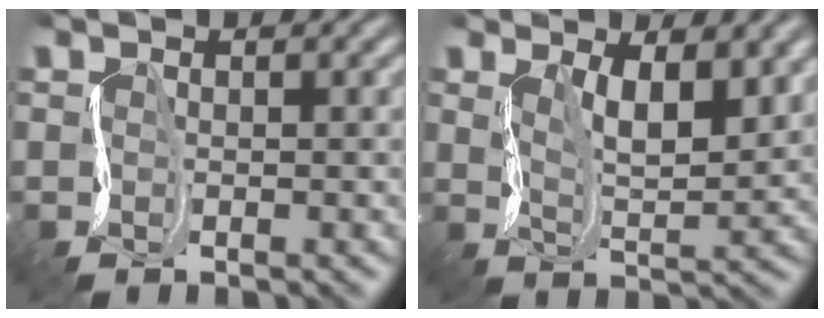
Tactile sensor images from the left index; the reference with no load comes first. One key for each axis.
{"total": 5.0, "fx": 1.9, "fy": 1.9, "fz": 4.2, "tx": -0.081, "ty": -0.013, "tz": 0.029}